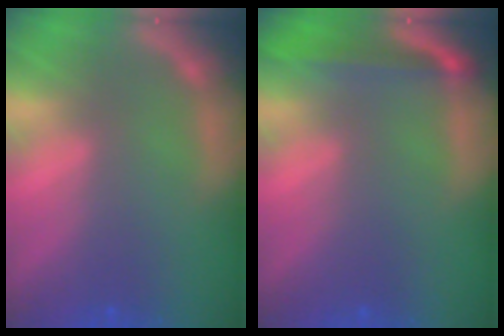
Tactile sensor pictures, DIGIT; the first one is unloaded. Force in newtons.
{"total": 4.0}